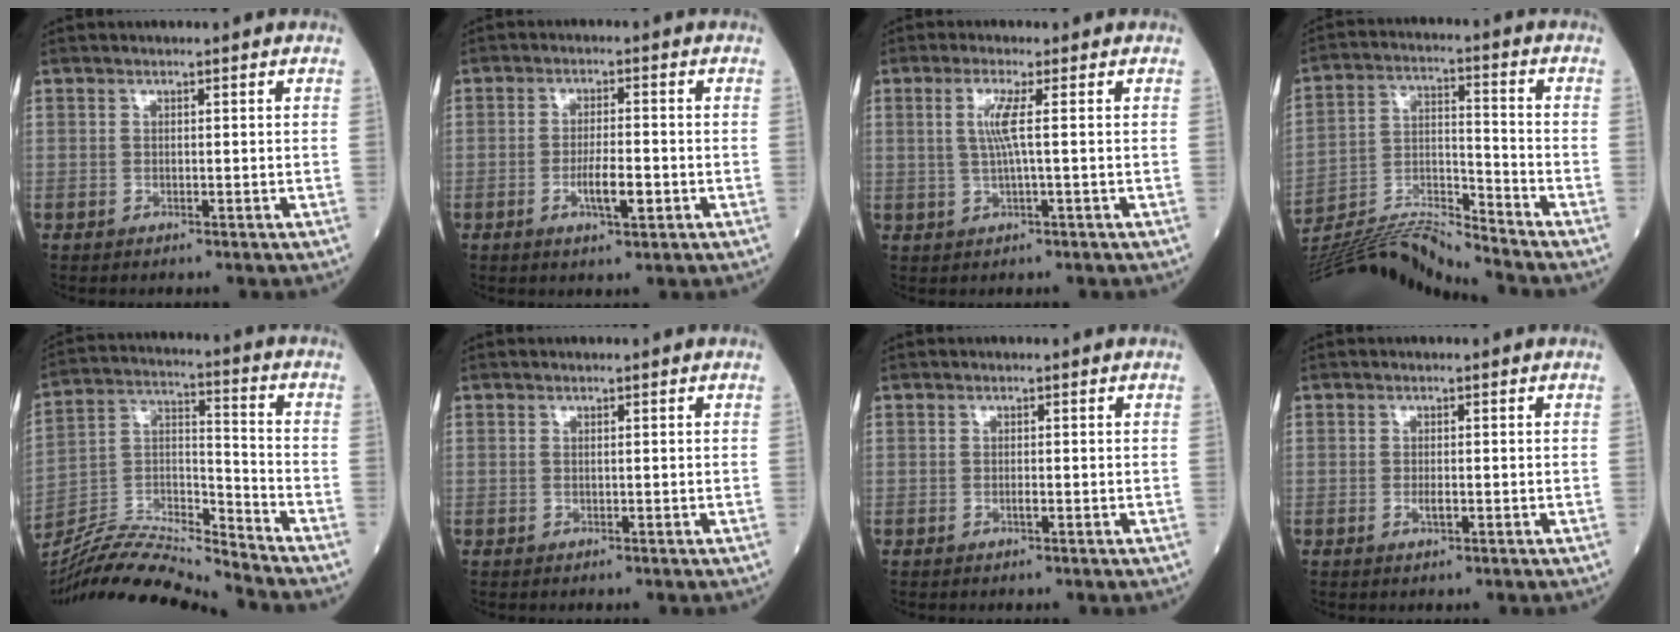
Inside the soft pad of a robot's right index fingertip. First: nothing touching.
{"total": 4.8, "force": [-1.6, 0.8, 4.4], "torque": [-0.079, -0.002, -0.025]}
{"total": 3.7, "force": [0.6, -0.5, 3.7], "torque": [-0.080, 0.001, 0.012]}
{"total": 14.3, "force": [-13.8, -2.4, 2.6], "torque": [-0.052, 0.025, -0.253]}
{"total": 16.4, "force": [-15.8, -0.9, 4.4], "torque": [-0.082, 0.022, -0.288]}
{"total": 0.0}
{"total": 0.6, "force": [-0.2, 0.0, 0.5], "torque": [-0.012, 0.000, -0.003]}
{"total": 1.2, "force": [-0.4, 0.3, 1.2], "torque": [-0.025, -0.001, -0.005]}